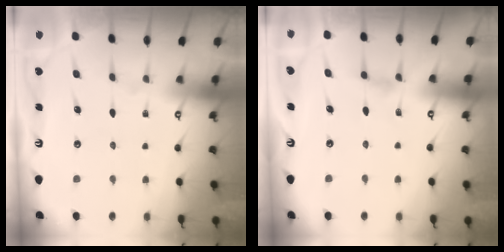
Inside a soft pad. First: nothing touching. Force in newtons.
{"total": 1.7, "press": 1.6, "slide": 0.4}